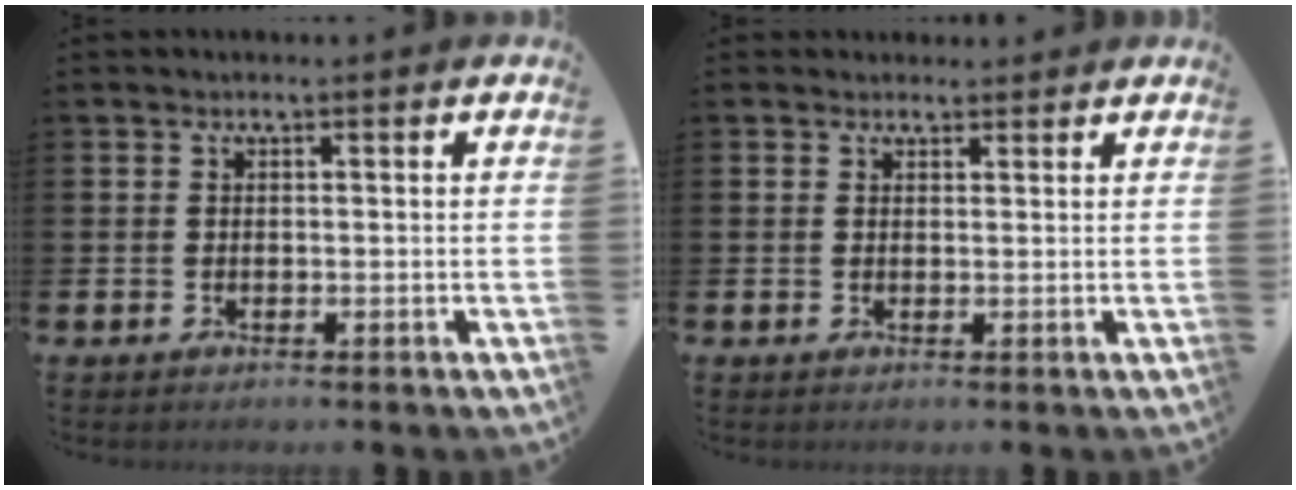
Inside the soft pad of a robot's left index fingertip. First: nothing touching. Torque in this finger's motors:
{"motor_torque": [0.15, -0.14, 0.12, 0.00]}